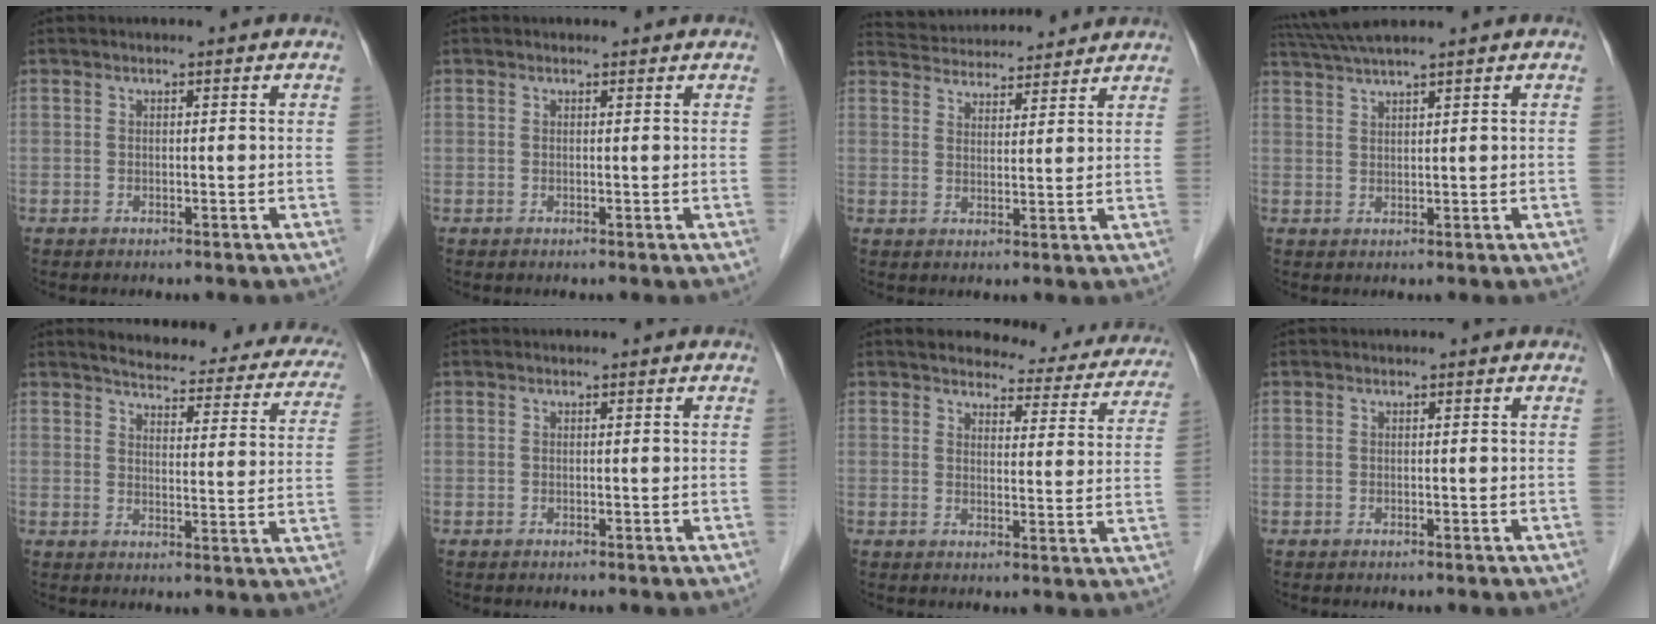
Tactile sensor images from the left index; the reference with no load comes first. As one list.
[{"total": 0.6, "force": [0.6, 0.2, 0.0], "torque": [-0.006, 0.001, 0.007]}, {"total": 12.0, "force": [11.5, 2.2, 2.6], "torque": [-0.043, 0.033, 0.171]}, {"total": 6.0, "force": [5.2, -1.1, 2.9], "torque": [-0.055, 0.029, 0.099]}, {"total": 21.3, "force": [19.0, 5.4, 8.1], "torque": [-0.088, -0.022, 0.209]}, {"total": 0.0}, {"total": 13.1, "force": [12.0, 4.0, 3.3], "torque": [-0.009, -0.015, 0.118]}, {"total": 0.0}]